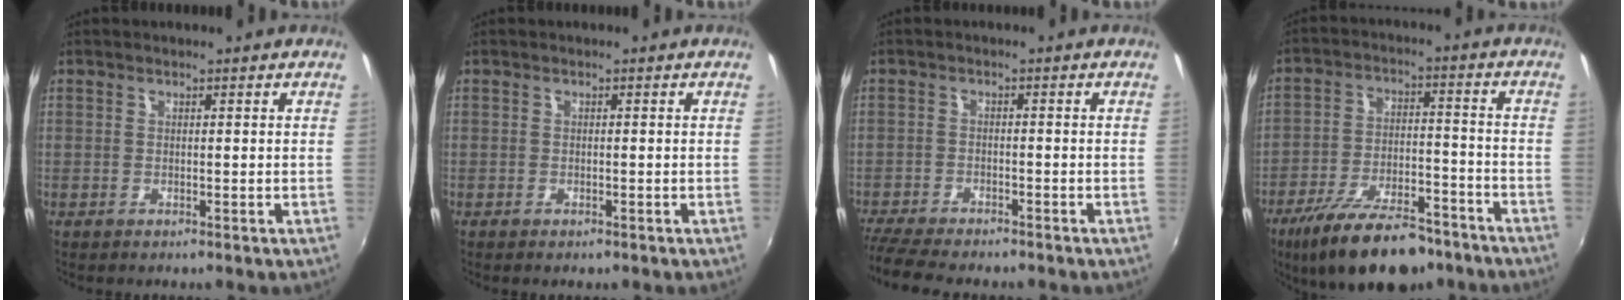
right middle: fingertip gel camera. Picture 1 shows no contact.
{"total": 1.0, "force": [-0.7, 0.4, 0.5], "torque": [-0.010, -0.003, -0.012]}
{"total": 9.7, "force": [-8.6, 1.7, 4.2], "torque": [-0.109, -0.032, -0.148]}
{"total": 18.9, "force": [-14.2, 6.7, 10.5], "torque": [-0.200, -0.022, -0.218]}